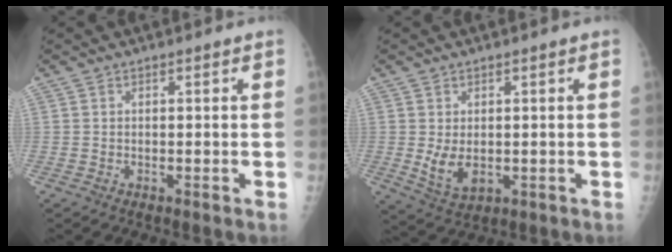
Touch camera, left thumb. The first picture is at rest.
{"total": 5.2, "force": [-0.3, 3.3, 4.1], "torque": [-0.068, -0.012, 0.007]}